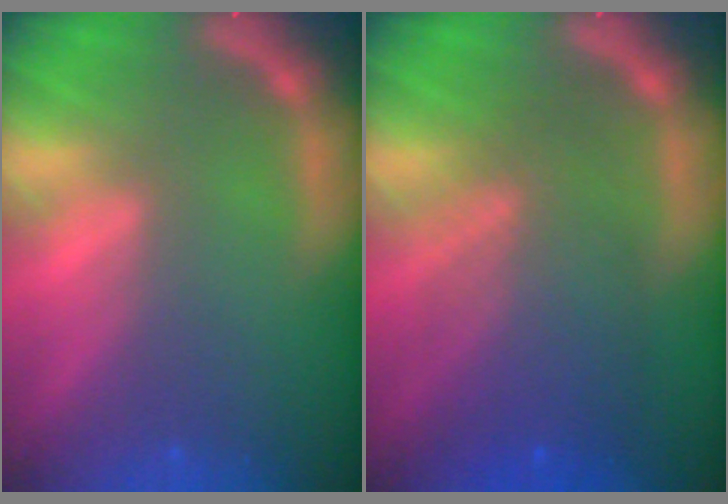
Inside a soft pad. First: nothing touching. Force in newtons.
{"total": 7.1}